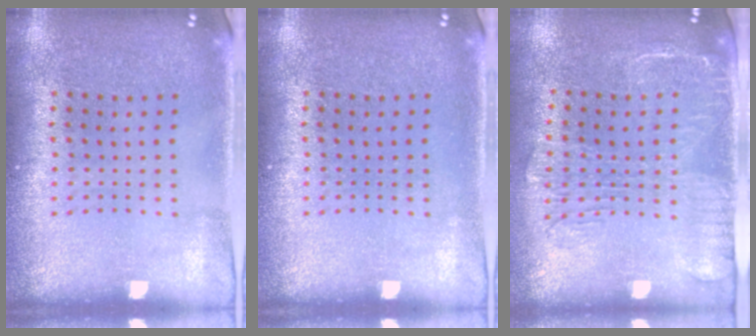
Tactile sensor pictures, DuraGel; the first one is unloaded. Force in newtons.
{"total": 0.0}
{"total": 1.9, "press": 1.6, "slide": 1.0}